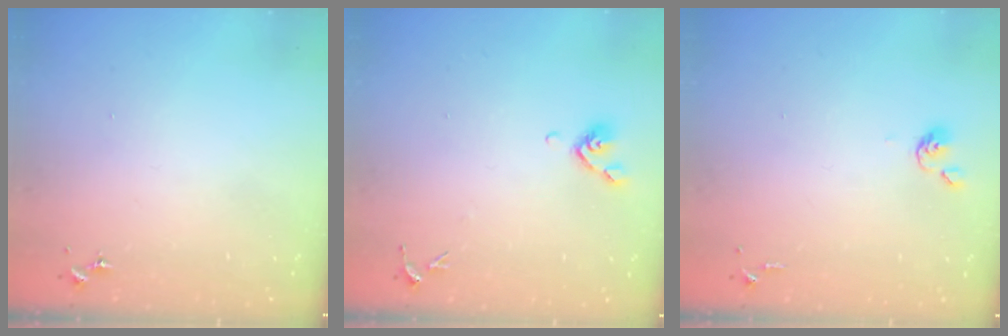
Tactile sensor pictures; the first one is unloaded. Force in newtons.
{"total": 6.3, "press": 6.1, "slide": 1.5}
{"total": 3.8, "press": 3.7, "slide": 0.9}